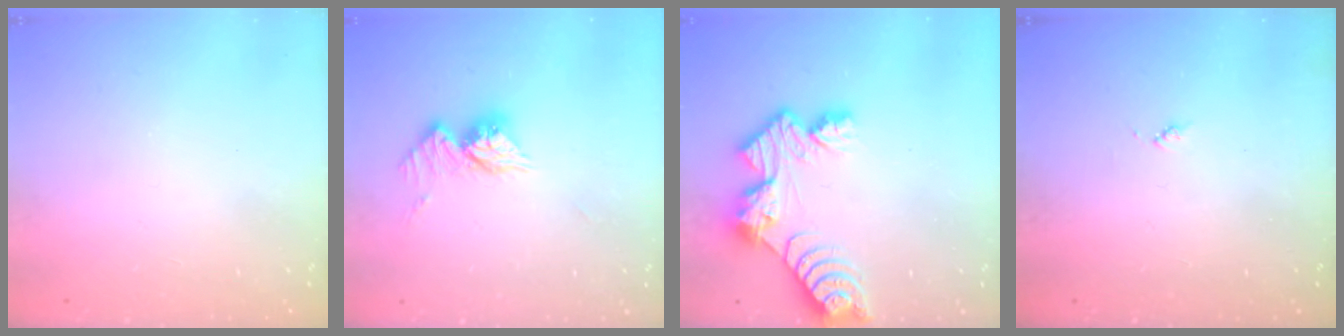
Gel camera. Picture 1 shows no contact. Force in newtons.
{"total": 10.6, "press": 10.6, "slide": 1.0}
{"total": 10.3, "press": 10.3, "slide": 1.0}
{"total": 3.6, "press": 3.6, "slide": 0.5}